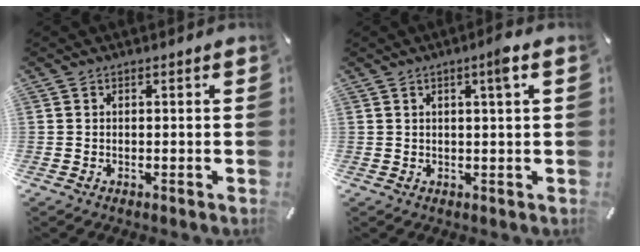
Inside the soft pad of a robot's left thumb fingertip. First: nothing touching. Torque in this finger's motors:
{"motor_torque": [-0.18, -0.23, -0.08, 0.45, -0.11]}